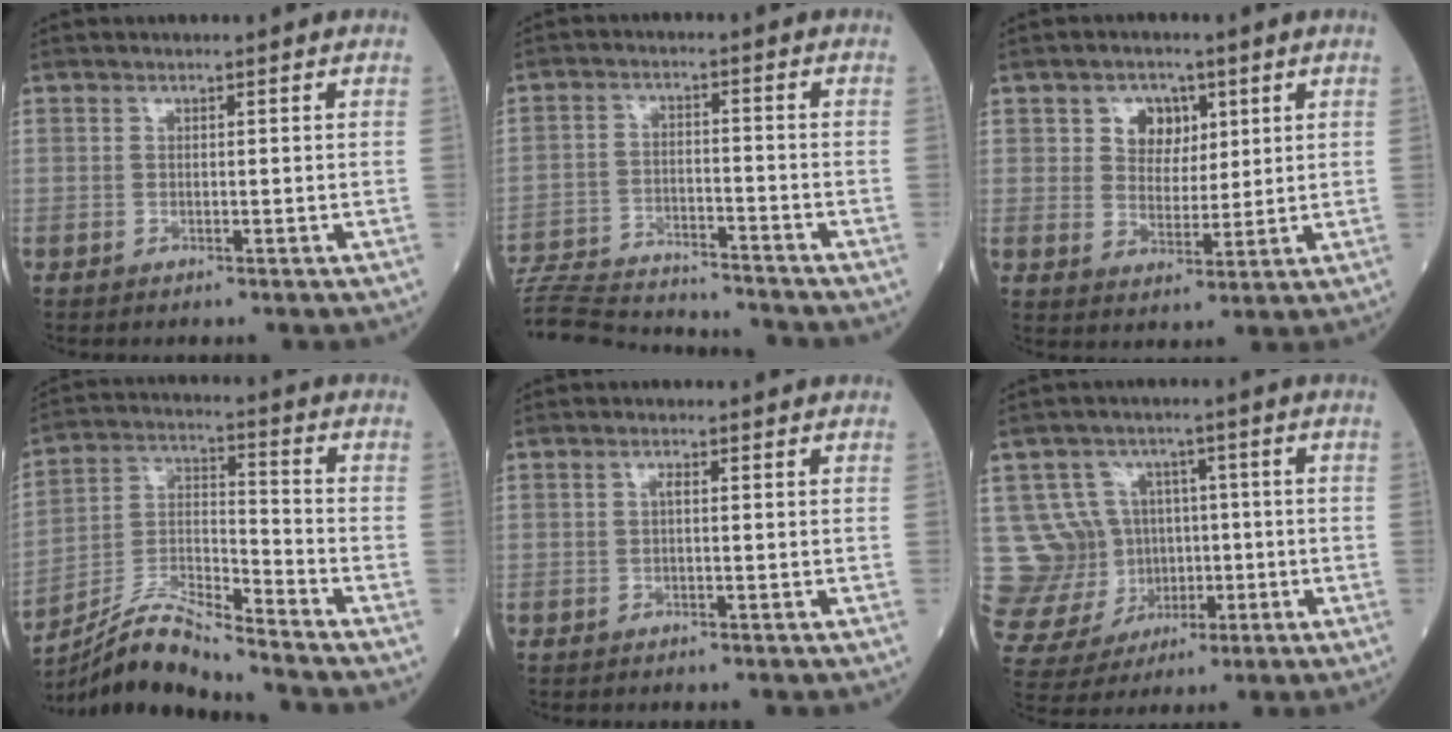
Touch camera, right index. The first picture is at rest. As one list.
[{"total": 15.6, "force": [-15.1, 1.2, 3.9], "torque": [-0.077, -0.001, -0.231]}, {"total": 5.4, "force": [2.5, 4.1, 2.5], "torque": [-0.037, 0.009, 0.046]}, {"total": 10.5, "force": [-9.7, -0.5, 4.0], "torque": [-0.085, 0.008, -0.180]}, {"total": 0.7, "force": [0.1, 0.1, 0.7], "torque": [-0.012, 0.003, 0.000]}, {"total": 12.4, "force": [0.5, 12.0, 3.3], "torque": [-0.088, 0.053, 0.037]}]